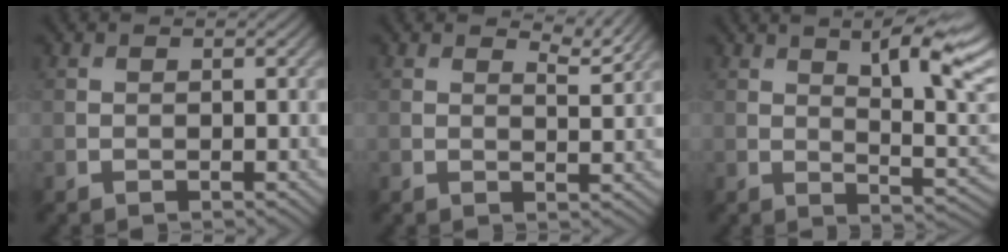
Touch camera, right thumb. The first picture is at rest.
{"total": 2.4, "force": [2.0, 0.4, 1.3], "torque": [-0.017, -0.009, 0.034]}
{"total": 9.7, "force": [4.0, 2.5, 8.5], "torque": [-0.136, 0.002, 0.067]}